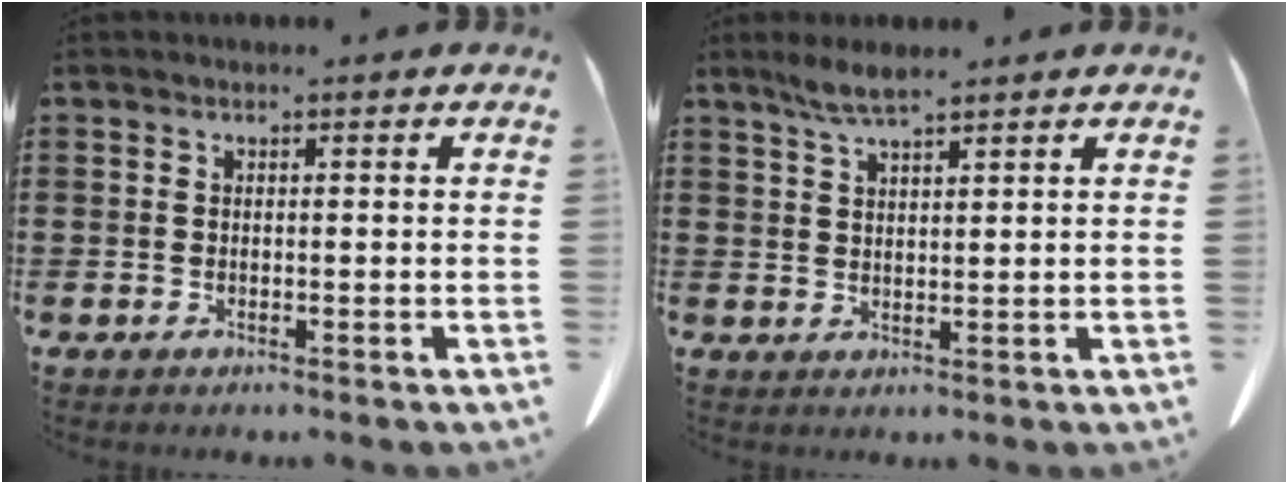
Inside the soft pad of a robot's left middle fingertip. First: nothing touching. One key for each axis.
{"total": 3.5, "fx": 2.6, "fy": 0.3, "fz": 2.3, "tx": -0.051, "ty": 0.003, "tz": 0.047}